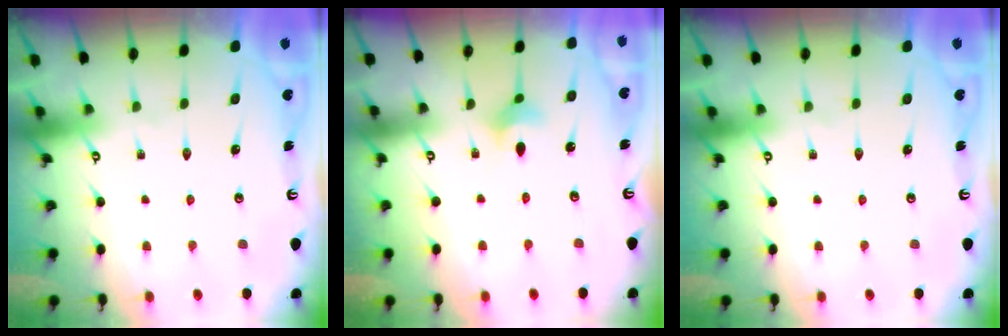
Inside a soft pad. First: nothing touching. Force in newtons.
{"total": 4.1, "press": 4.1, "slide": 0.6}
{"total": 0.0}